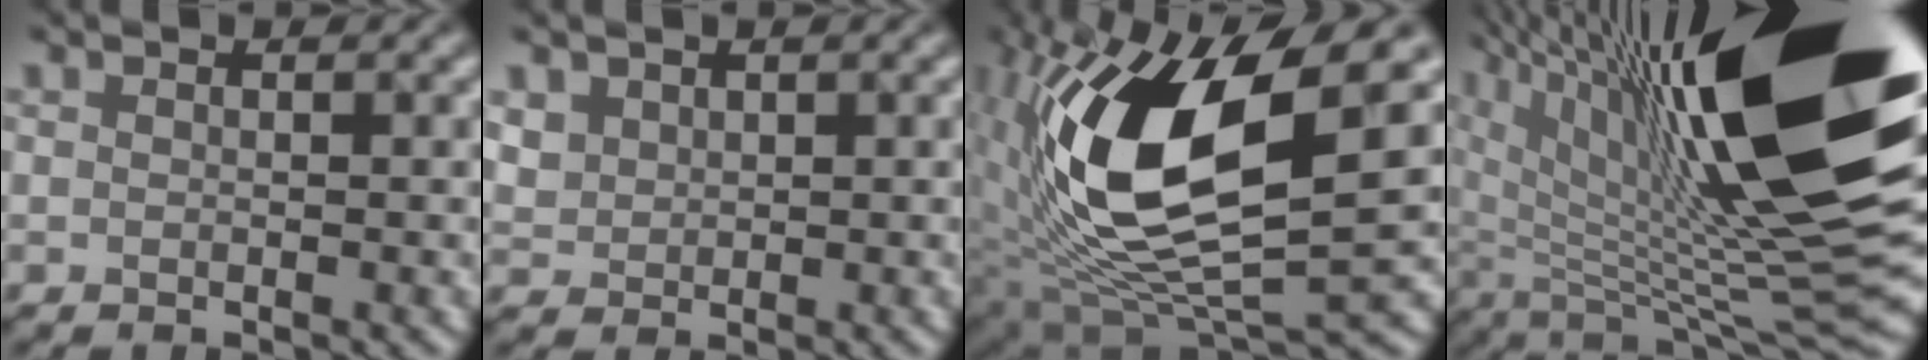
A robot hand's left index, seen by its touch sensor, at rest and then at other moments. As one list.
[{"total": 0.6, "force": [0.2, 0.4, -0.3], "torque": [-0.025, 0.002, 0.038]}, {"total": 13.4, "force": [1.2, 5.0, 12.4], "torque": [-0.263, -0.005, 0.044]}, {"total": 18.9, "force": [6.2, 6.4, 16.7], "torque": [-0.295, 0.025, 0.135]}]